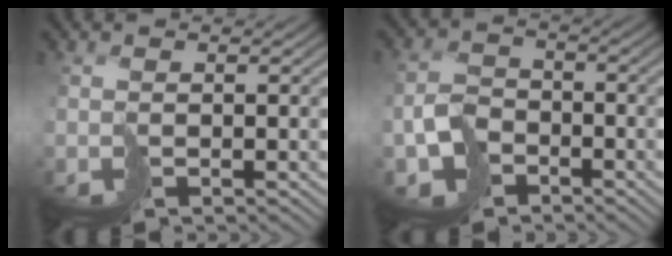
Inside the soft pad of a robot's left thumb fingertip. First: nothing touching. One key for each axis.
{"total": 5.3, "fx": -3.4, "fy": 3.6, "fz": 1.9, "tx": -0.038, "ty": -0.004, "tz": -0.071}